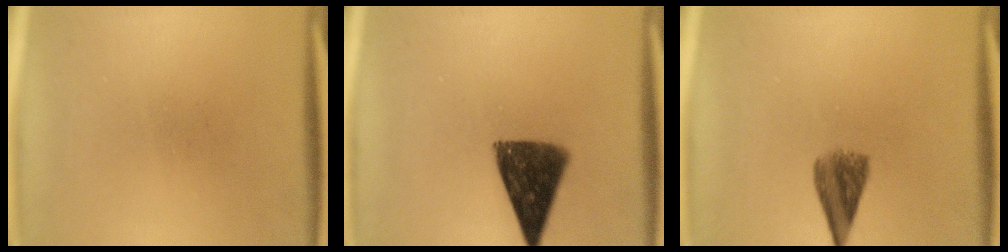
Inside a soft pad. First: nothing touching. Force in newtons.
{"total": 10.9}
{"total": 5.0}